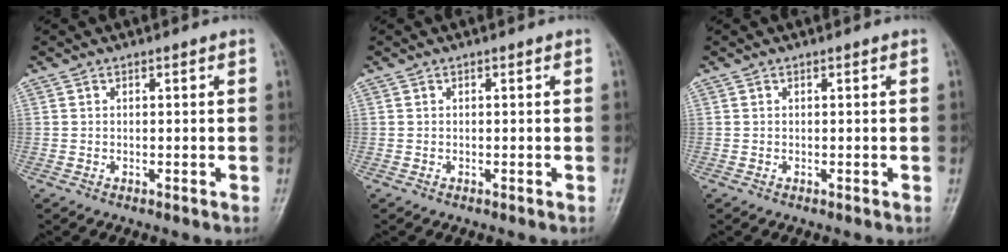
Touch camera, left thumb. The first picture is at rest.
{"total": 0.0}
{"total": 0.0}